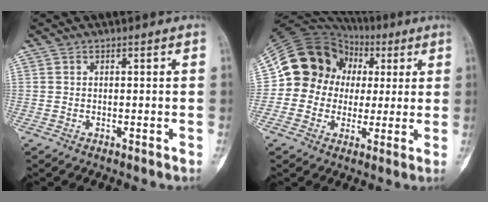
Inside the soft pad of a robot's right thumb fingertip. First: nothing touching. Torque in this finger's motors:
{"motor_torque": [0.16, 0.35, 1.17, 0.07, 0.11]}